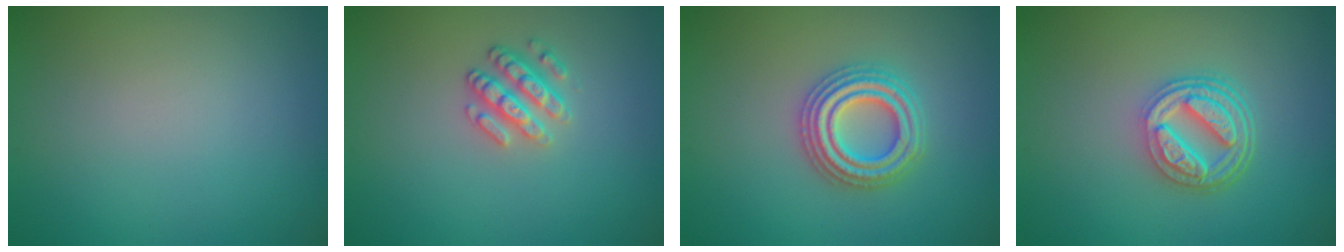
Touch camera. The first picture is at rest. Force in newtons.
{"total": 2.5, "press": 2.3, "slide": 0.9}
{"total": 4.5, "press": 4.4, "slide": 0.8}
{"total": 4.8, "press": 3.7, "slide": 3.1}